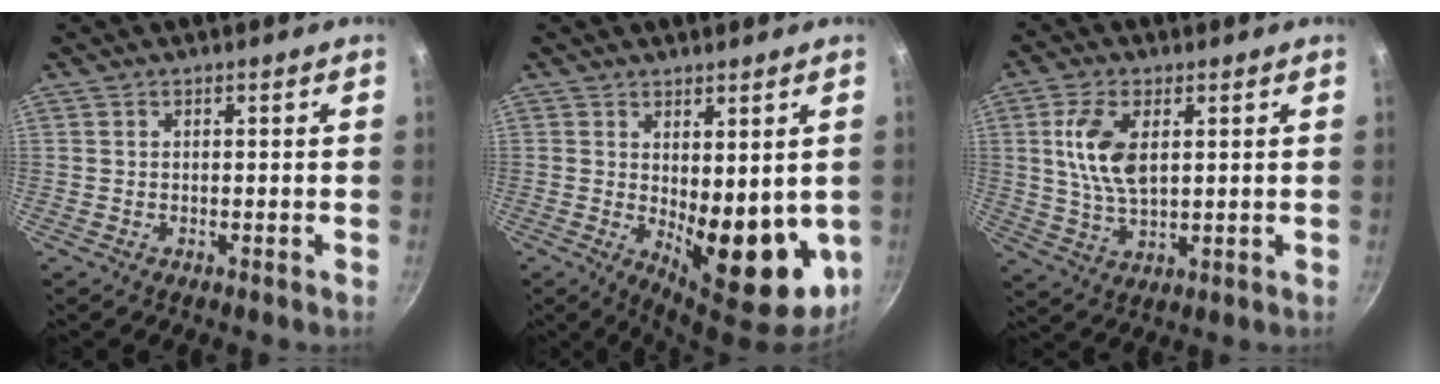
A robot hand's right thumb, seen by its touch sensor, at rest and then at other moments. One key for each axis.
{"total": 13.9, "fx": 0.0, "fy": 6.5, "fz": 12.2, "tx": -0.141, "ty": -0.029, "tz": 0.018}
{"total": 9.7, "fx": 2.4, "fy": 5.1, "fz": 8.0, "tx": -0.152, "ty": -0.008, "tz": 0.046}